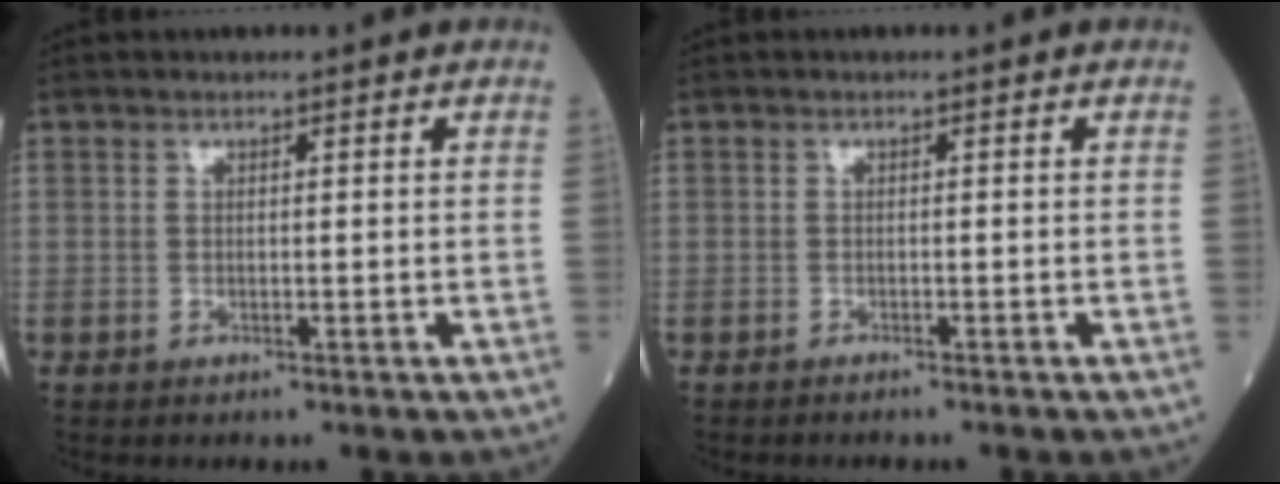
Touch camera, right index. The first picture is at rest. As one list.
[{"total": 2.0, "force": [-1.8, 0.0, 0.8], "torque": [-0.014, 0.000, -0.021]}]